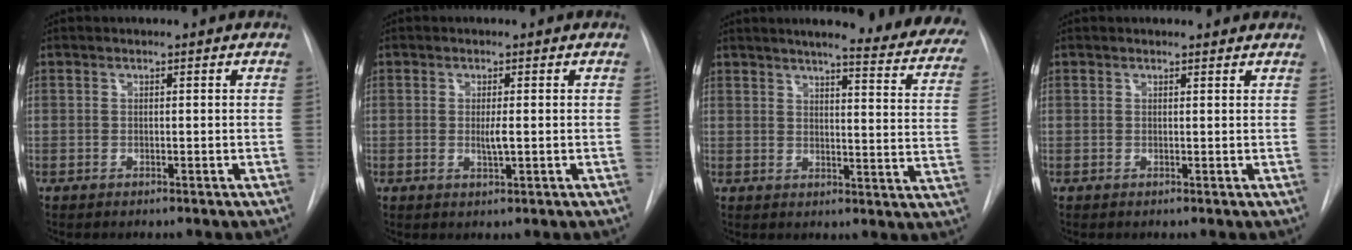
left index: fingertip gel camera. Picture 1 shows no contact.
{"total": 2.0, "force": [0.0, 0.3, 1.9], "torque": [-0.039, -0.003, 0.000]}
{"total": 23.3, "force": [20.6, 2.3, 10.6], "torque": [-0.129, -0.080, 0.223]}
{"total": 2.4, "force": [2.3, 0.7, 0.3], "torque": [-0.008, 0.004, 0.018]}